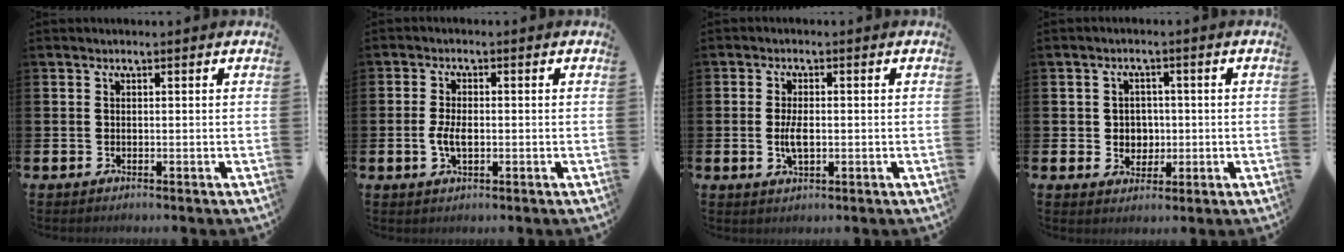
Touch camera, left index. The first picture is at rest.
{"total": 3.2, "force": [-0.4, 1.6, 2.7], "torque": [-0.047, 0.004, -0.009]}
{"total": 3.4, "force": [-0.2, 1.4, 3.0], "torque": [-0.045, -0.003, -0.008]}
{"total": 3.1, "force": [0.4, 3.0, 0.8], "torque": [-0.008, 0.000, -0.002]}